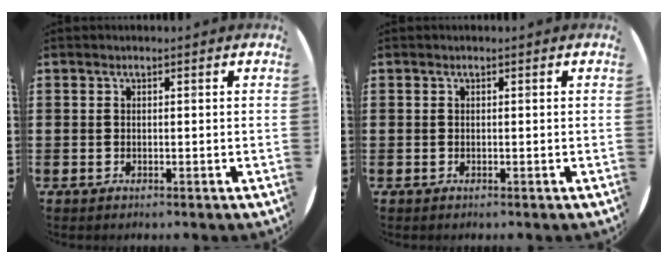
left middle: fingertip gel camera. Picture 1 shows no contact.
{"total": 0.0}